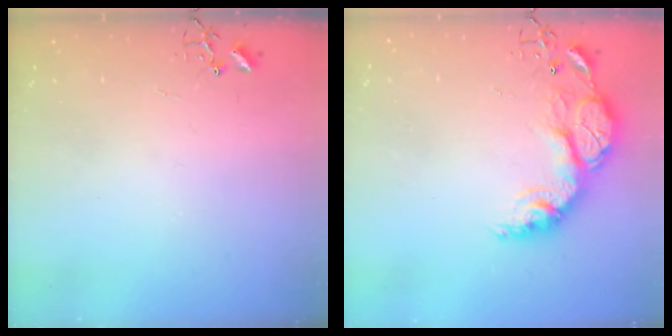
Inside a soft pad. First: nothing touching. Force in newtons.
{"total": 16.7, "press": 16.7, "slide": 1.3}